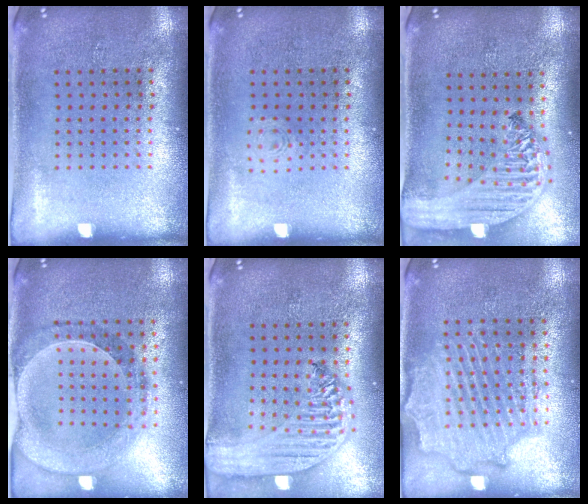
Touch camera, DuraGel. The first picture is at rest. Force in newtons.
{"total": 0.6, "press": 0.6, "slide": 0.1}
{"total": 3.2, "press": 2.5, "slide": 2.0}
{"total": 0.8, "press": 0.7, "slide": 0.3}
{"total": 2.7, "press": 2.2, "slide": 1.6}
{"total": 2.1, "press": 2.1, "slide": 0.4}